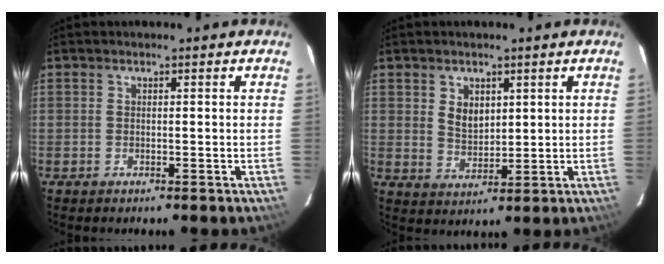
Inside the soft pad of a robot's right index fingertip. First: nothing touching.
{"total": 4.6, "force": [1.8, 3.2, 2.9], "torque": [-0.047, 0.001, 0.037]}